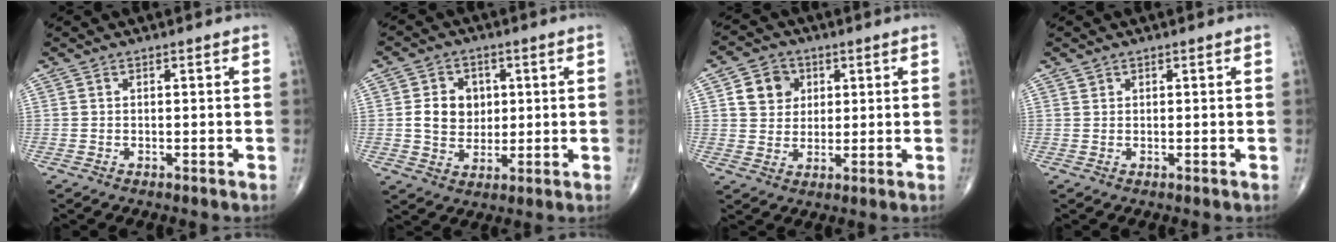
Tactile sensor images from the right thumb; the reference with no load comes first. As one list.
[{"total": 7.7, "force": [1.0, 6.4, 4.1], "torque": [-0.038, -0.003, 0.018]}, {"total": 7.0, "force": [2.3, 6.0, 2.7], "torque": [-0.016, -0.006, 0.038]}, {"total": 0.6, "force": [0.4, 0.4, 0.0], "torque": [0.005, -0.002, 0.005]}]